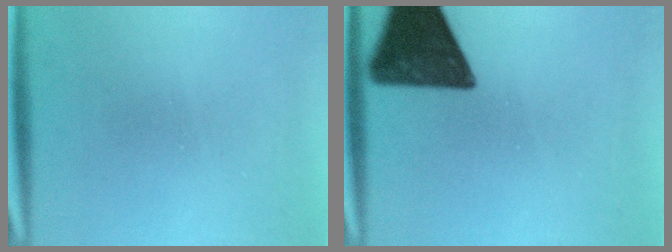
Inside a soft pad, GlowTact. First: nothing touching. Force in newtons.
{"total": 13.8}